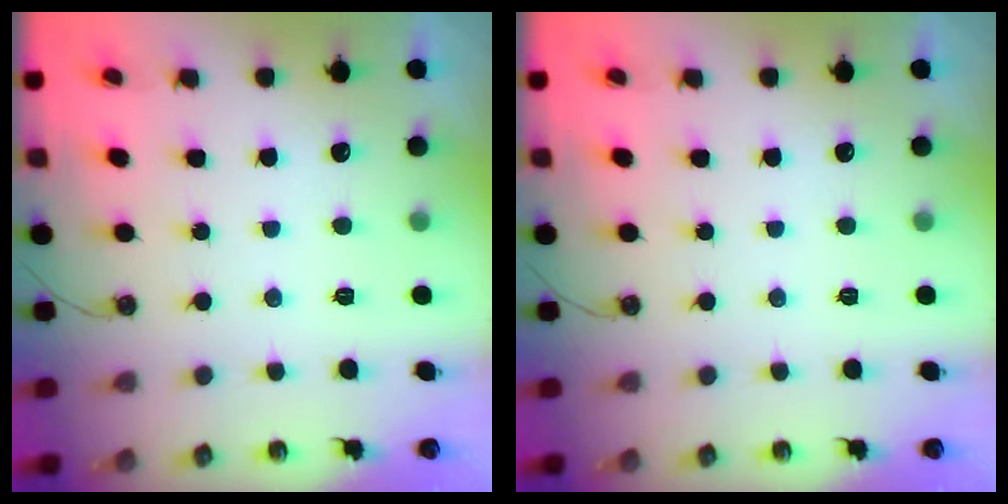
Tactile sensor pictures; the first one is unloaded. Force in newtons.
{"total": 0.0}